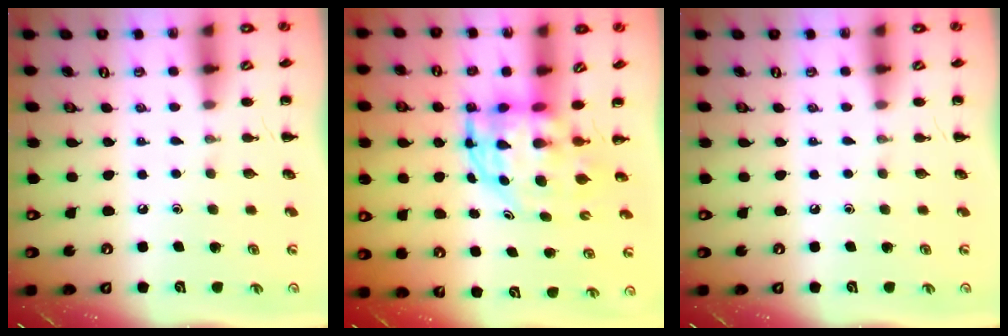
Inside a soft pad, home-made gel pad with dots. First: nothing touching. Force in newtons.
{"total": 5.3, "press": 5.1, "slide": 1.6}
{"total": 0.0}